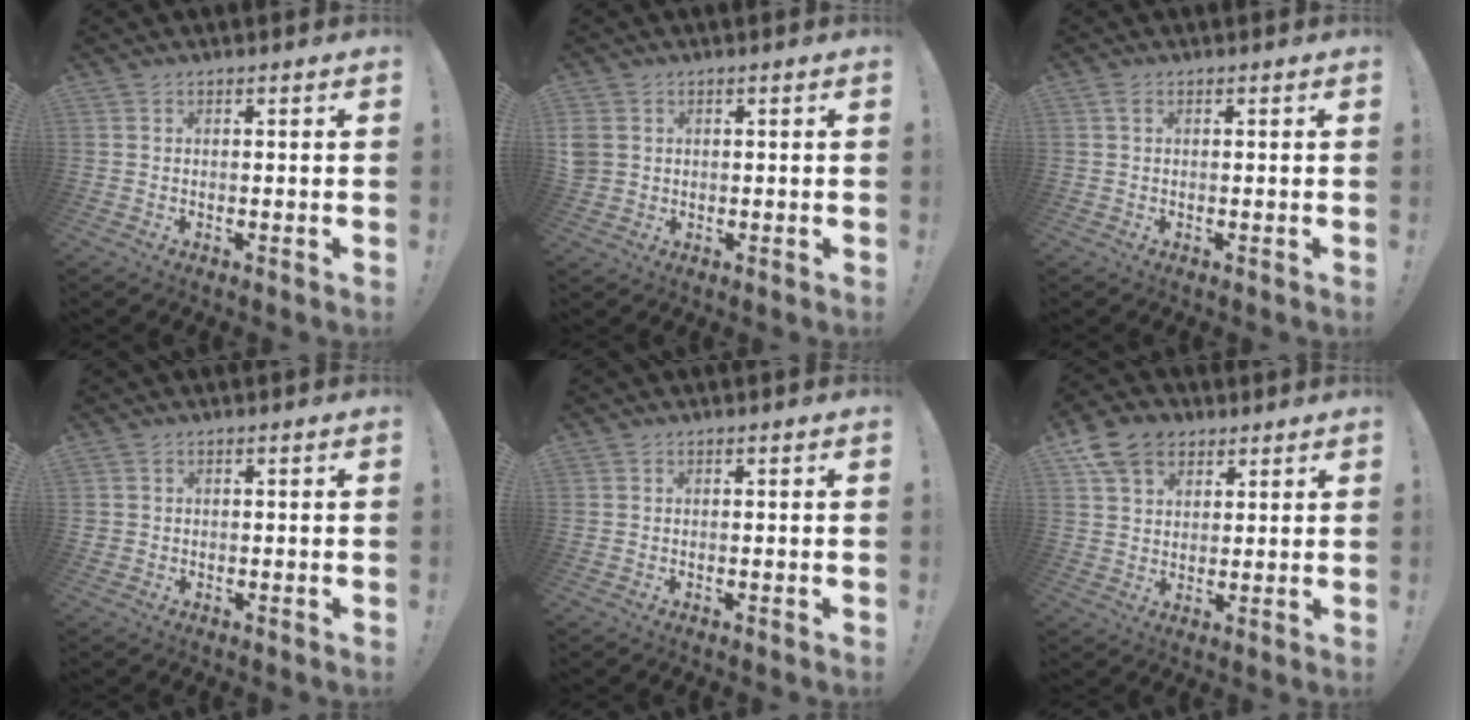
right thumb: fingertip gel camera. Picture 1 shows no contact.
{"total": 3.6, "force": [1.0, 3.1, 1.5], "torque": [-0.033, 0.000, 0.022]}
{"total": 1.0, "force": [0.4, 0.6, 0.7], "torque": [-0.017, 0.004, 0.006]}
{"total": 1.0, "force": [0.1, 1.0, 0.3], "torque": [-0.008, 0.004, 0.002]}
{"total": 0.0}
{"total": 11.0, "force": [6.1, 7.8, 4.7], "torque": [-0.080, -0.018, 0.122]}